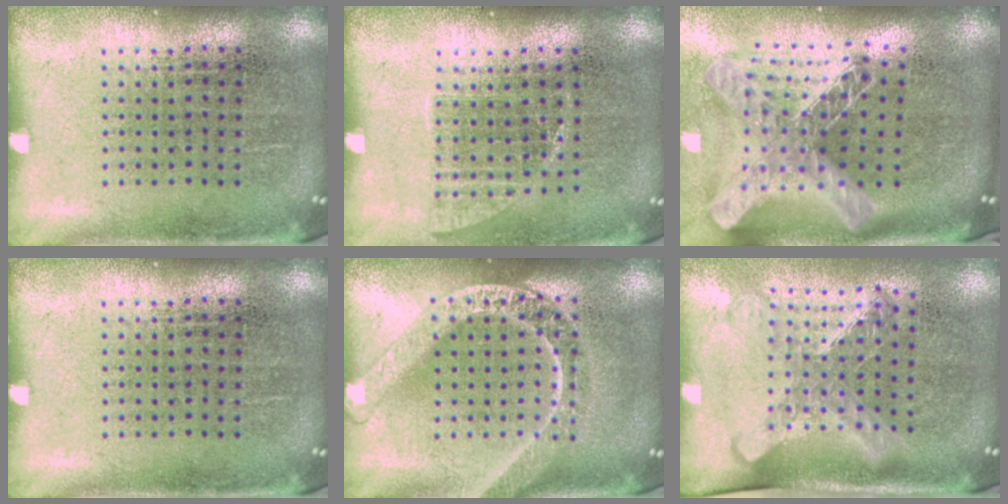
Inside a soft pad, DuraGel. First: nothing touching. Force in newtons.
{"total": 1.0, "press": 0.8, "slide": 0.5}
{"total": 2.9, "press": 2.0, "slide": 2.1}
{"total": 0.0}
{"total": 1.8, "press": 1.8, "slide": 0.2}
{"total": 1.6, "press": 1.3, "slide": 0.9}